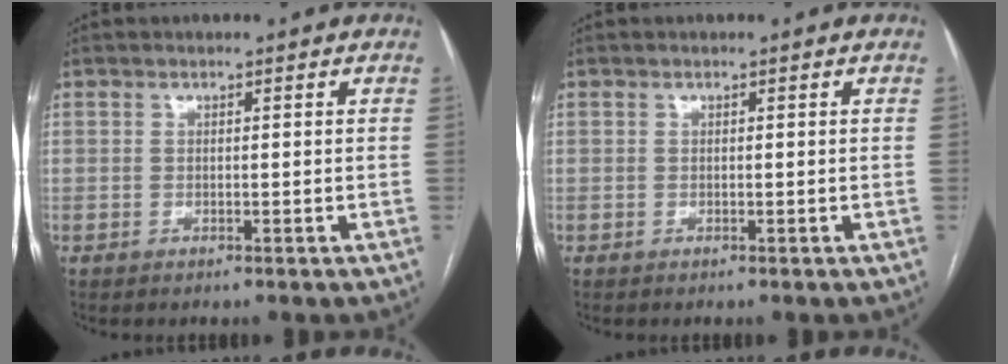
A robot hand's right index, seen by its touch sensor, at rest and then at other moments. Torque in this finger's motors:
{"motor_torque": [0.00, 0.00, 0.00, 0.00]}